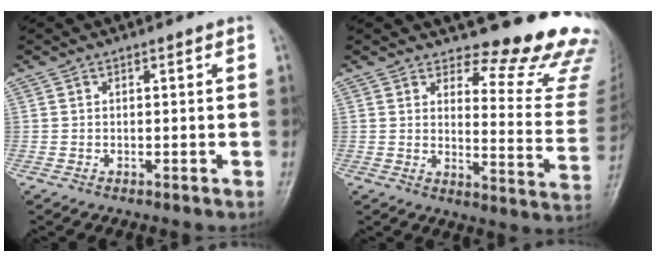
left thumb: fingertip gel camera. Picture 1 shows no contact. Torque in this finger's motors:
{"motor_torque": [0.71, 0.11, 0.62, -1.33, 0.06]}